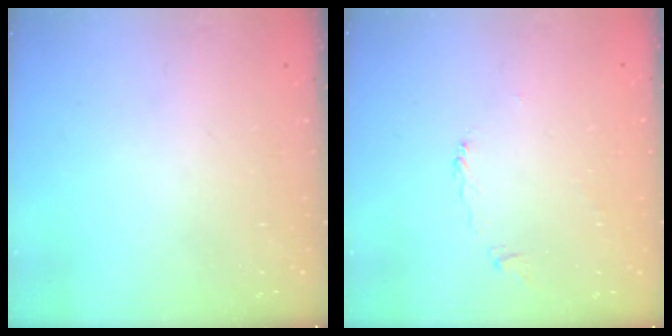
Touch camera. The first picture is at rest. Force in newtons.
{"total": 2.3, "press": 2.3, "slide": 0.3}